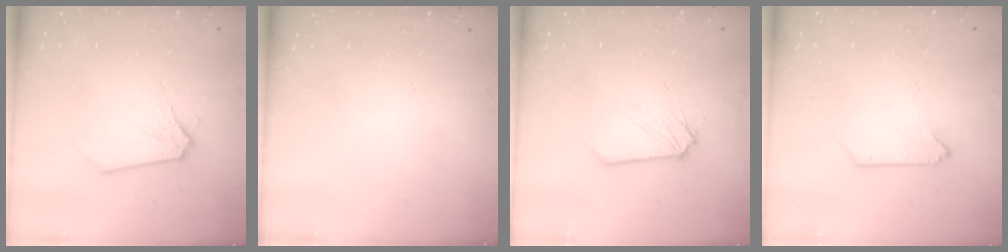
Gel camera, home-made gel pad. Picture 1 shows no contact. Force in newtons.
{"total": 0.0}
{"total": 0.6, "press": 0.6, "slide": 0.1}
{"total": 0.0}